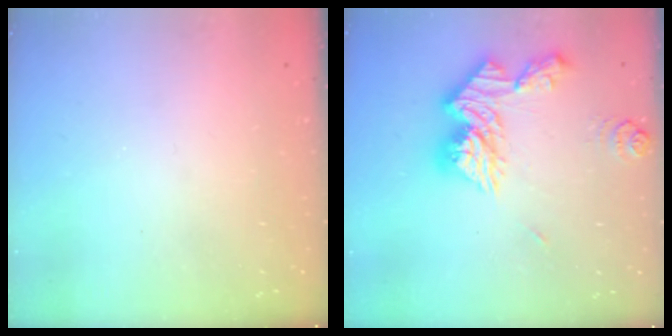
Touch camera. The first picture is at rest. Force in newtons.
{"total": 17.9, "press": 17.8, "slide": 1.8}